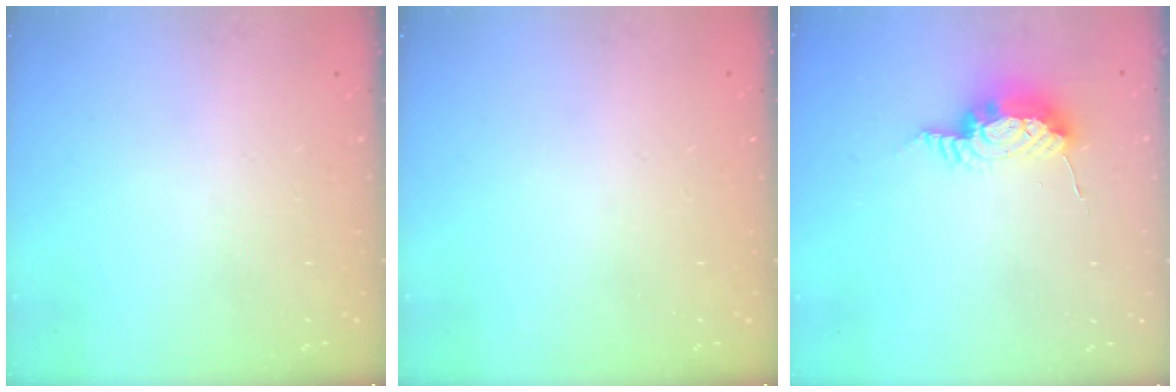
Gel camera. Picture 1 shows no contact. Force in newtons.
{"total": 0.0}
{"total": 8.8, "press": 8.8, "slide": 0.5}